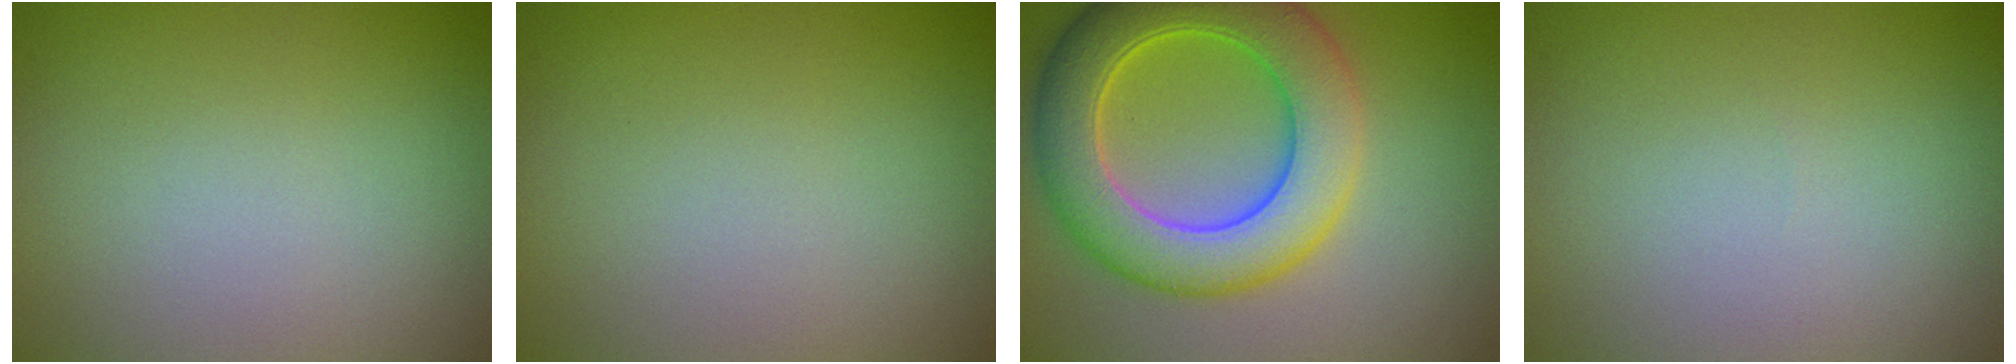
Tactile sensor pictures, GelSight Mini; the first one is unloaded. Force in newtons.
{"total": 0.0}
{"total": 9.1, "press": 9.1, "slide": 0.4}
{"total": 0.0}